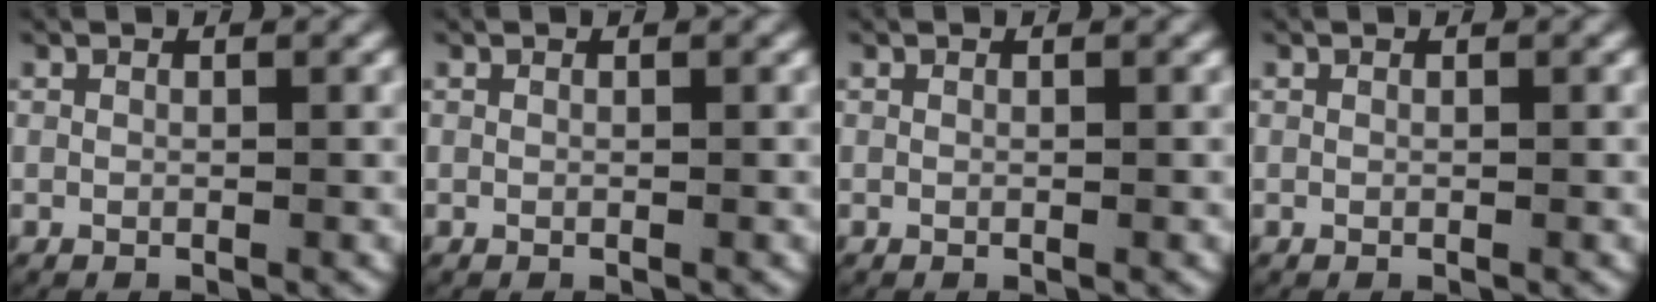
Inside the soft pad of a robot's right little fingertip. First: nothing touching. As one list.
[{"total": 0.0}, {"total": 0.0}, {"total": 0.0}]